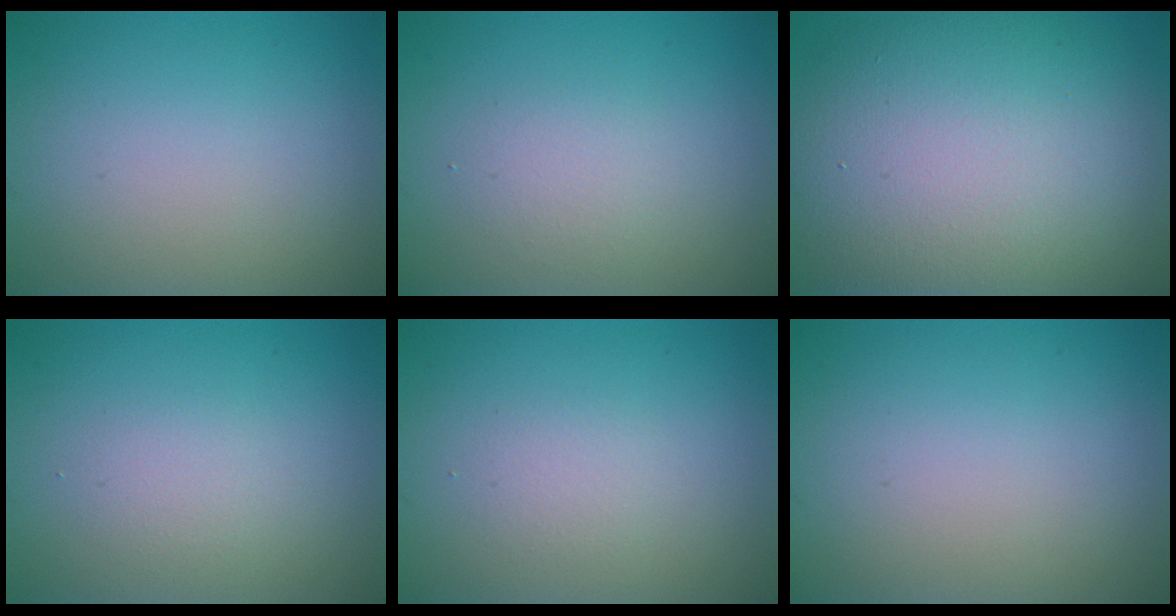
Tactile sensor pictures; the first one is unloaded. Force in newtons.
{"total": 1.7, "press": 1.7, "slide": 0.1}
{"total": 14.9, "press": 14.9, "slide": 0.6}
{"total": 1.6, "press": 1.6, "slide": 0.1}
{"total": 1.3, "press": 1.3, "slide": 0.1}
{"total": 0.0}